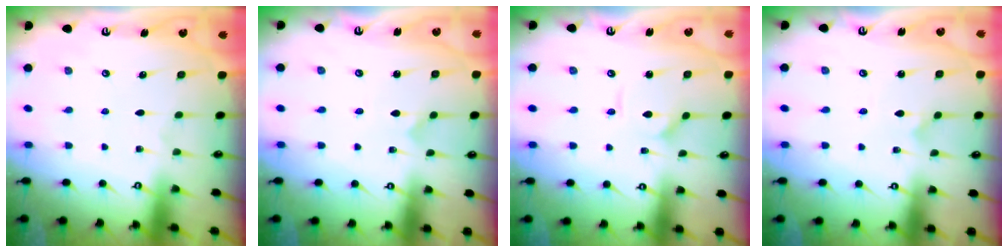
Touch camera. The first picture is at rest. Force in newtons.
{"total": 0.0}
{"total": 2.6, "press": 2.6, "slide": 0.4}
{"total": 0.7, "press": 0.7, "slide": 0.1}